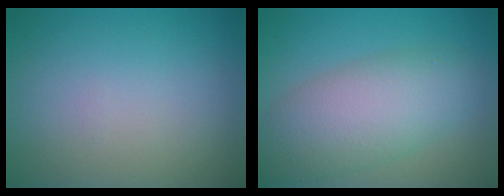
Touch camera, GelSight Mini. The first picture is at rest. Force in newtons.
{"total": 6.7, "press": 6.7, "slide": 0.5}